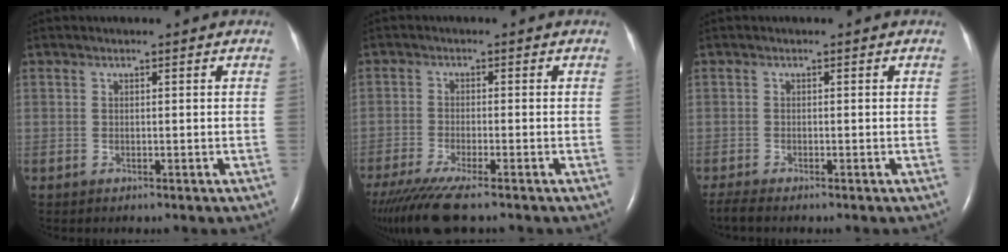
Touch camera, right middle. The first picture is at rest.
{"total": 10.9, "force": [-8.5, 1.3, 6.7], "torque": [-0.118, -0.028, -0.145]}
{"total": 1.4, "force": [-1.2, -0.2, 0.6], "torque": [-0.026, -0.007, -0.027]}